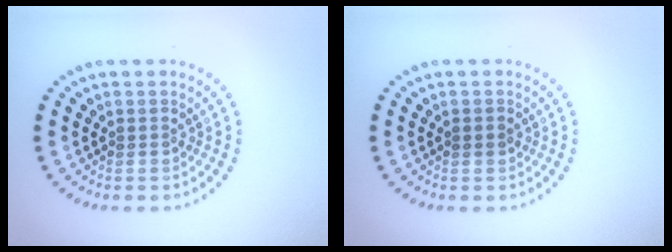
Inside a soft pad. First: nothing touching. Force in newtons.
{"total": 1.1, "press": 1.1, "slide": 0.2}